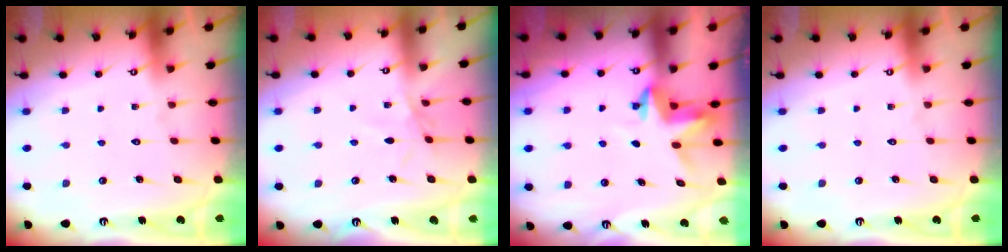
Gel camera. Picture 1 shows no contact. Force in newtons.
{"total": 2.5, "press": 2.5, "slide": 0.6}
{"total": 4.0, "press": 4.0, "slide": 0.3}
{"total": 0.0}